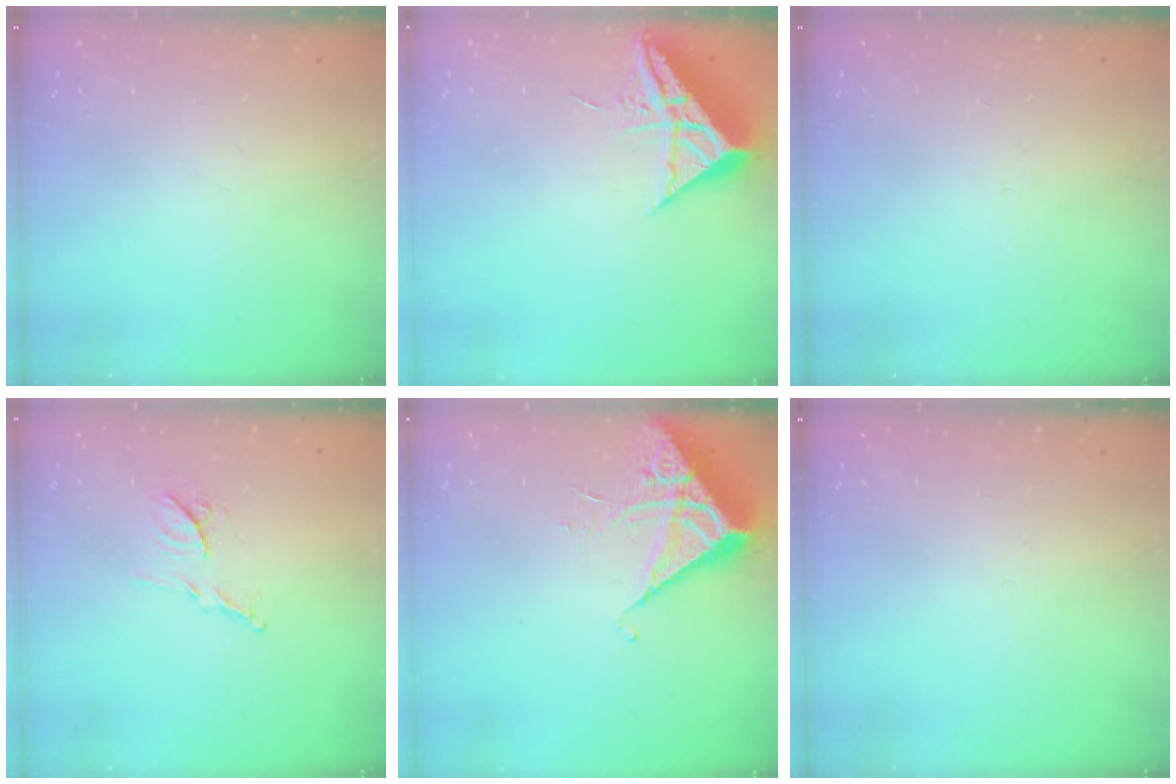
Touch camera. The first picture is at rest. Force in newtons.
{"total": 10.0, "press": 9.9, "slide": 0.8}
{"total": 0.0}
{"total": 8.7, "press": 8.7, "slide": 0.4}
{"total": 6.3, "press": 6.3, "slide": 0.2}
{"total": 0.0}